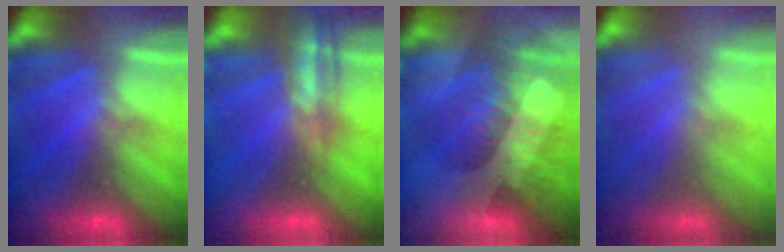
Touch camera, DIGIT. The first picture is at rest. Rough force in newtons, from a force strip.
{"total": 2.8}
{"total": 3.3}
{"total": 2.2}